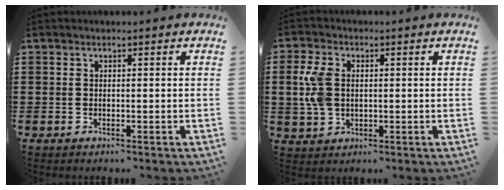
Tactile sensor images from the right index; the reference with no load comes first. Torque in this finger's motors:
{"motor_torque": [0.26, 0.11, 0.20, 0.14]}